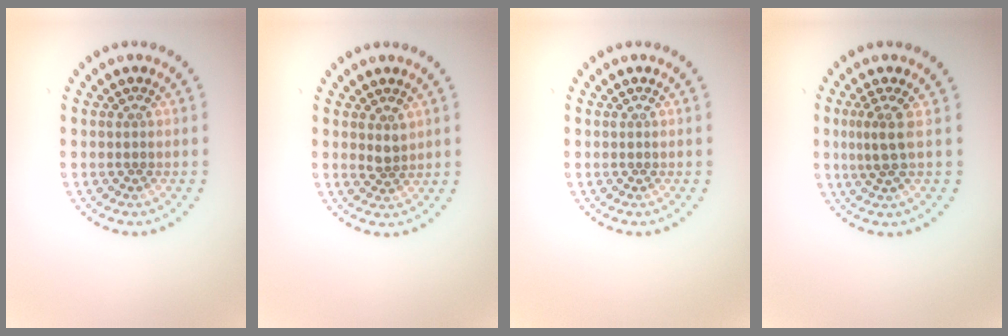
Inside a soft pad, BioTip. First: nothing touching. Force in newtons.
{"total": 1.4, "press": 1.2, "slide": 0.8}
{"total": 0.0}
{"total": 2.1, "press": 1.5, "slide": 1.6}